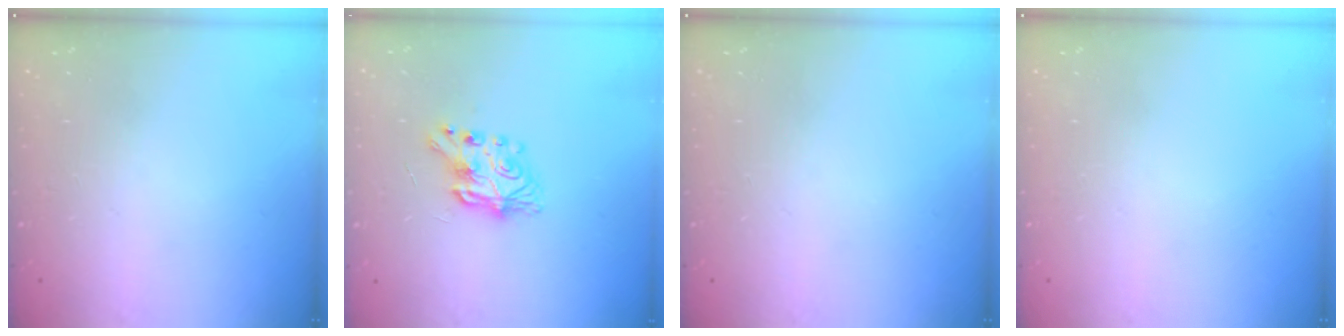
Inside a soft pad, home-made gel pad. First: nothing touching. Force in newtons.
{"total": 7.9, "press": 7.9, "slide": 0.3}
{"total": 0.0}
{"total": 0.0}